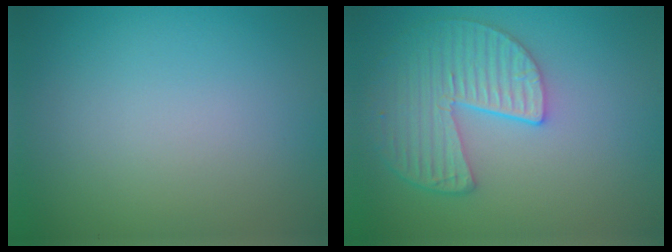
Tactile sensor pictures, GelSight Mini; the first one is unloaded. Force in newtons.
{"total": 5.4, "press": 4.7, "slide": 2.7}